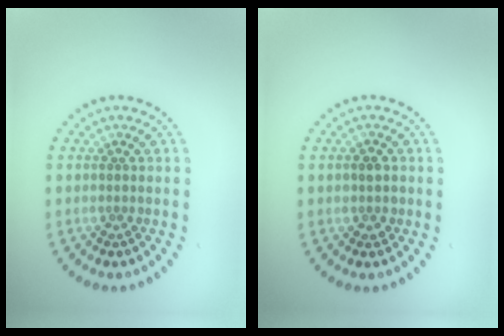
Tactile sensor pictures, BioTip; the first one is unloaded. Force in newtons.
{"total": 1.4, "press": 1.4, "slide": 0.3}